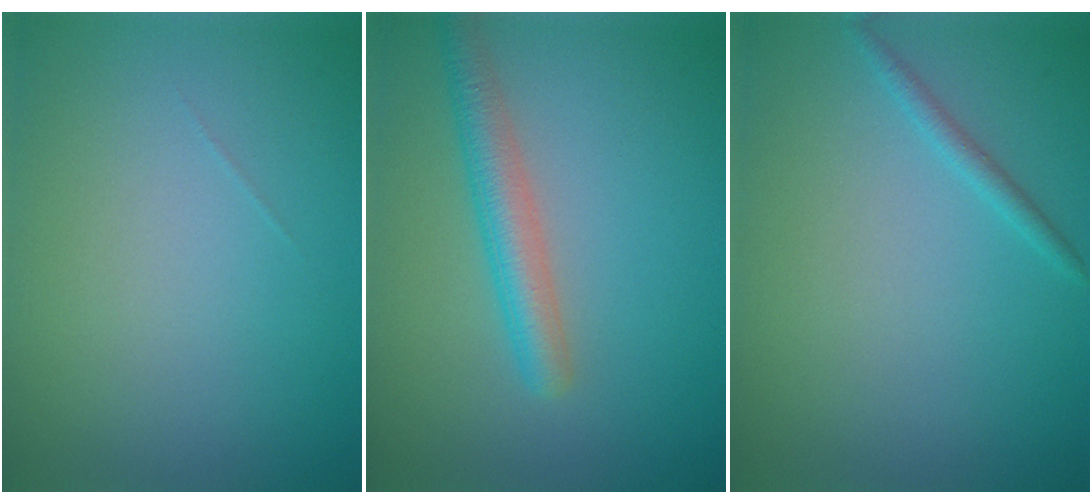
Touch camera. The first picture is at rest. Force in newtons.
{"total": 3.5, "press": 3.5, "slide": 0.2}
{"total": 1.1, "press": 1.1, "slide": 0.0}